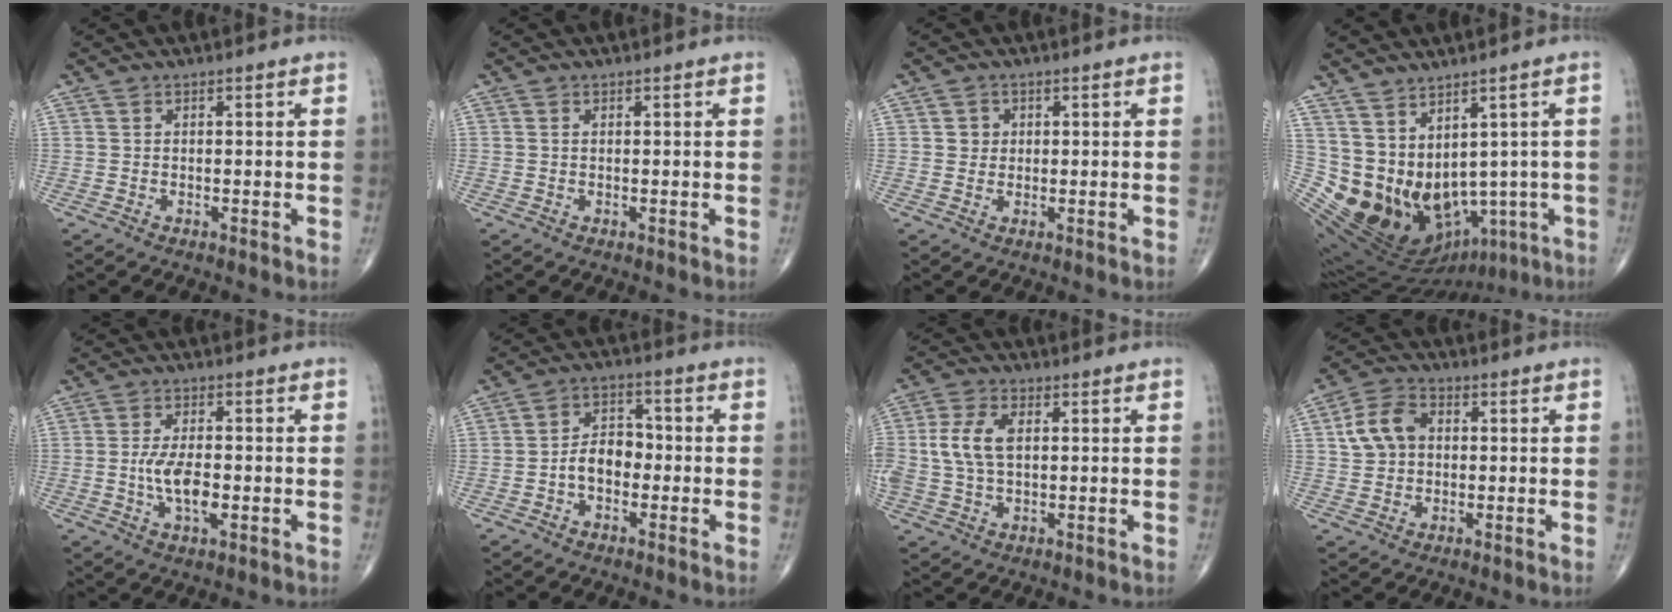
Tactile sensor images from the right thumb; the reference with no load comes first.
{"total": 0.0}
{"total": 2.3, "force": [0.5, 2.2, 0.7], "torque": [0.003, 0.001, 0.005]}
{"total": 19.1, "force": [-2.6, 13.3, 13.5], "torque": [-0.218, -0.003, 0.003]}
{"total": 7.0, "force": [-1.1, 3.0, 6.2], "torque": [-0.121, -0.001, -0.020]}
{"total": 6.4, "force": [-1.7, 4.4, 4.4], "torque": [-0.057, 0.030, -0.041]}
{"total": 8.3, "force": [0.9, 4.9, 6.7], "torque": [-0.153, 0.010, 0.019]}
{"total": 7.8, "force": [1.1, 5.8, 5.1], "torque": [-0.085, 0.017, 0.014]}